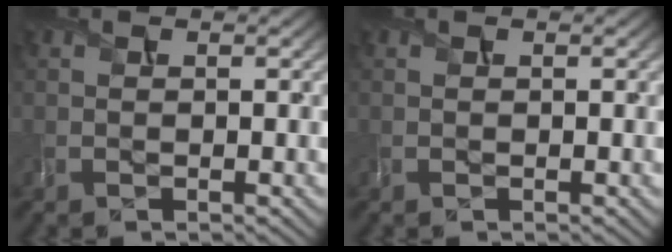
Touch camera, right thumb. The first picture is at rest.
{"total": 0.0}